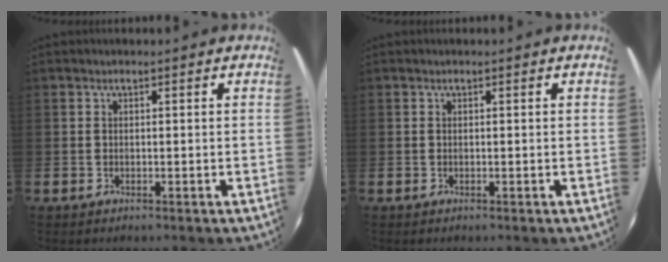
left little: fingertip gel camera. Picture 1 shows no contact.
{"total": 0.0}